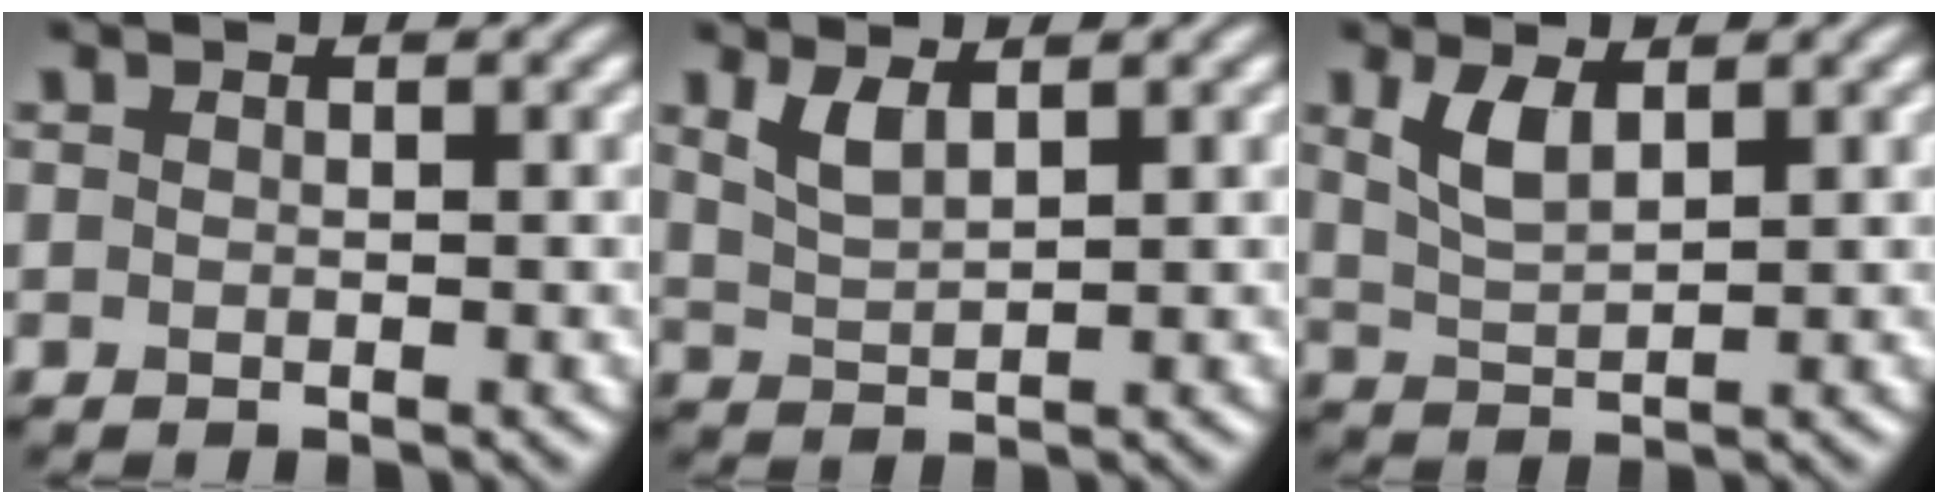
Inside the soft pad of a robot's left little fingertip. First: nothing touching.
{"total": 2.3, "force": [1.4, 0.7, 1.7], "torque": [-0.039, -0.004, 0.033]}
{"total": 2.9, "force": [1.5, 1.1, 2.2], "torque": [-0.053, -0.002, 0.034]}